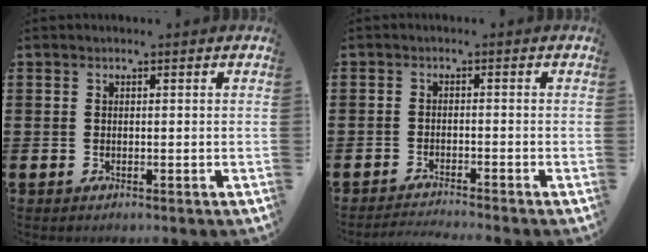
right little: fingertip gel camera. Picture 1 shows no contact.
{"total": 1.6, "force": [-1.5, -0.2, 0.2], "torque": [-0.004, 0.001, -0.030]}